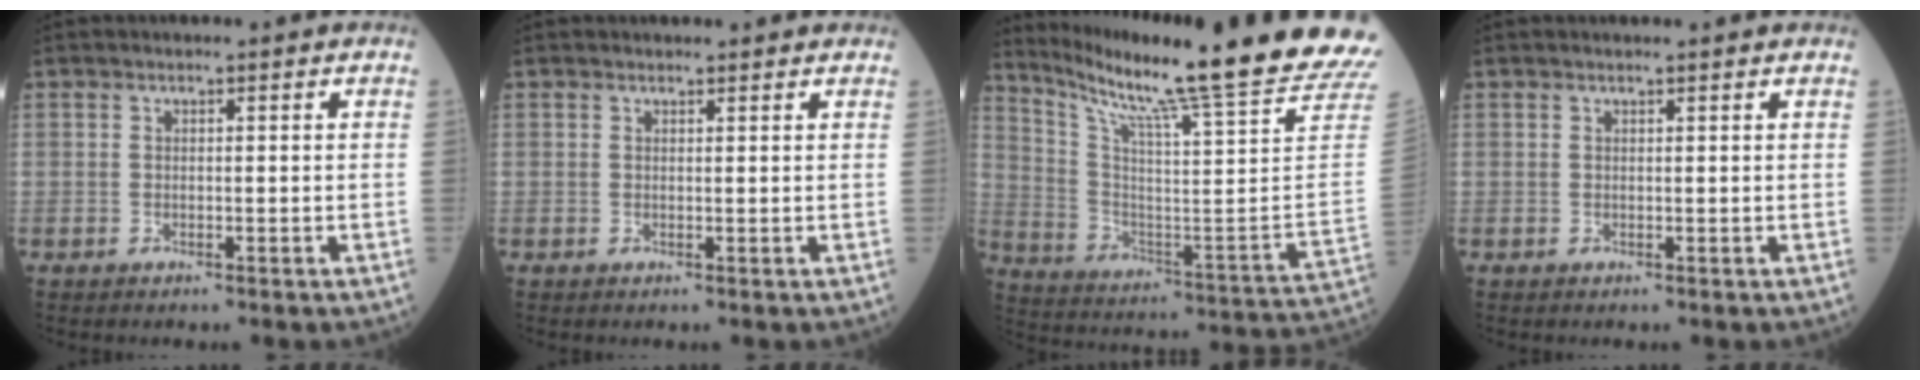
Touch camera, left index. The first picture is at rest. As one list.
[{"total": 2.2, "force": [2.1, 0.5, 0.5], "torque": [-0.010, 0.009, 0.020]}, {"total": 27.4, "force": [22.8, -3.0, 14.9], "torque": [-0.255, -0.109, 0.323]}, {"total": 1.7, "force": [1.6, -0.1, 0.6], "torque": [-0.010, 0.005, 0.017]}]